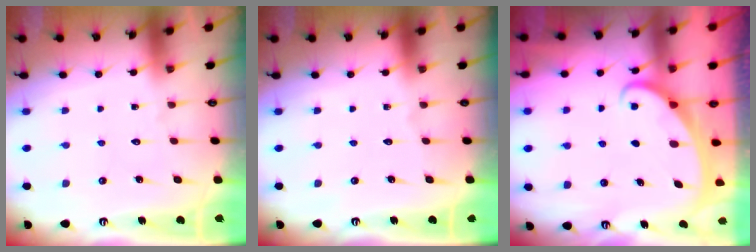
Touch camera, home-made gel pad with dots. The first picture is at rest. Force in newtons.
{"total": 0.0}
{"total": 2.3, "press": 2.3, "slide": 0.4}